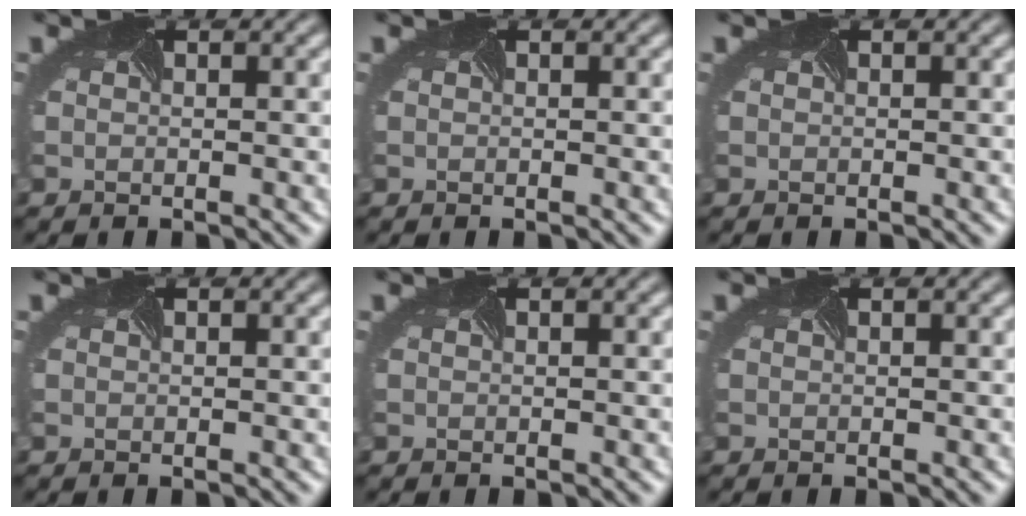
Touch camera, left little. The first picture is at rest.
{"total": 0.0}
{"total": 0.0}
{"total": 0.0}
{"total": 0.0}
{"total": 0.0}